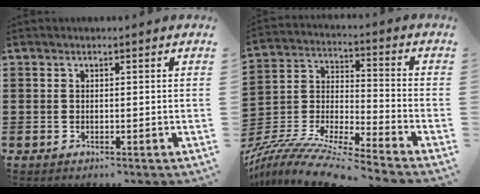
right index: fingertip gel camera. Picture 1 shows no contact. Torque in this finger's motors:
{"motor_torque": [-0.61, 1.04, 0.02, -0.02]}